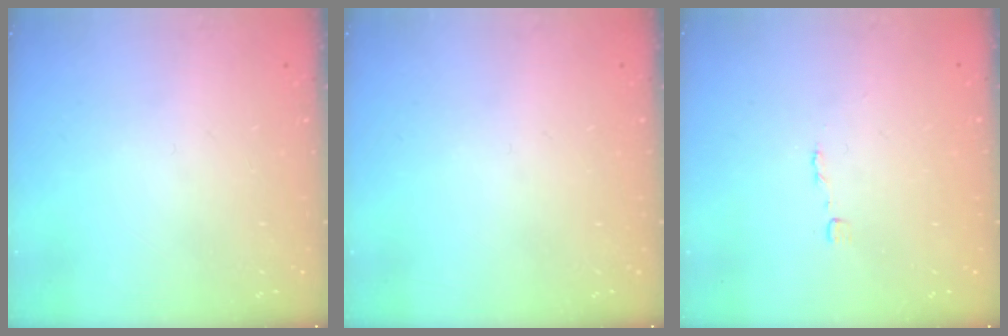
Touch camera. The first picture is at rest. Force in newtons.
{"total": 0.0}
{"total": 1.8, "press": 1.8, "slide": 0.1}